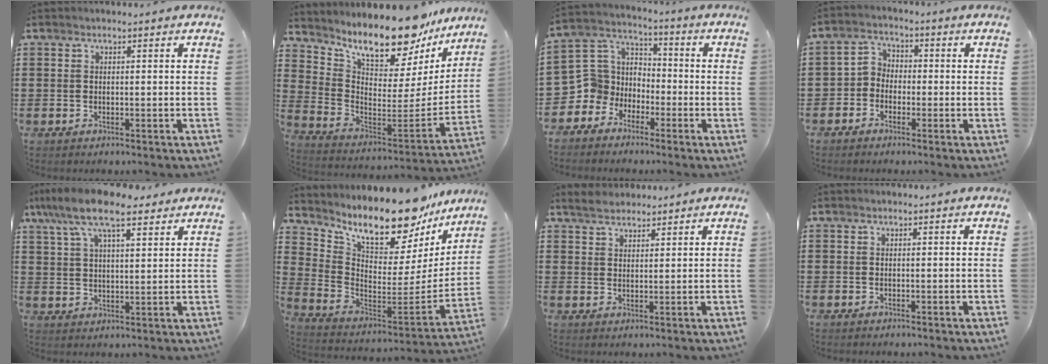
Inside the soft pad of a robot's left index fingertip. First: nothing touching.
{"total": 12.4, "force": [10.6, 2.9, 5.8], "torque": [-0.119, -0.087, 0.178]}
{"total": 6.9, "force": [-3.0, 6.2, 0.9], "torque": [-0.069, 0.001, -0.066]}
{"total": 3.3, "force": [-2.1, 2.5, 0.6], "torque": [-0.030, 0.008, -0.051]}
{"total": 10.9, "force": [7.6, 3.5, 6.9], "torque": [-0.154, -0.002, 0.140]}
{"total": 13.2, "force": [11.3, 3.2, 6.1], "torque": [-0.126, -0.091, 0.189]}
{"total": 2.7, "force": [2.4, 1.0, 0.6], "torque": [-0.019, 0.005, 0.046]}
{"total": 0.0}